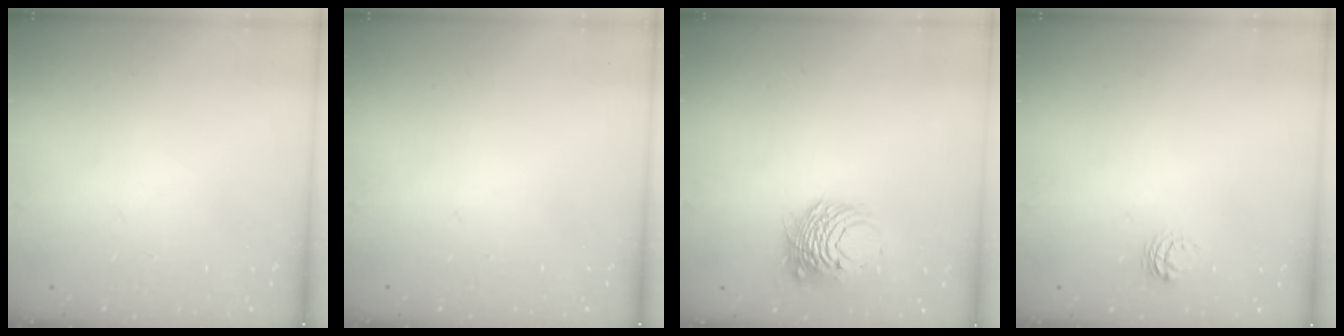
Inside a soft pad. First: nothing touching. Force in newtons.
{"total": 0.0}
{"total": 8.4, "press": 8.4, "slide": 0.8}
{"total": 3.5, "press": 3.5, "slide": 0.5}